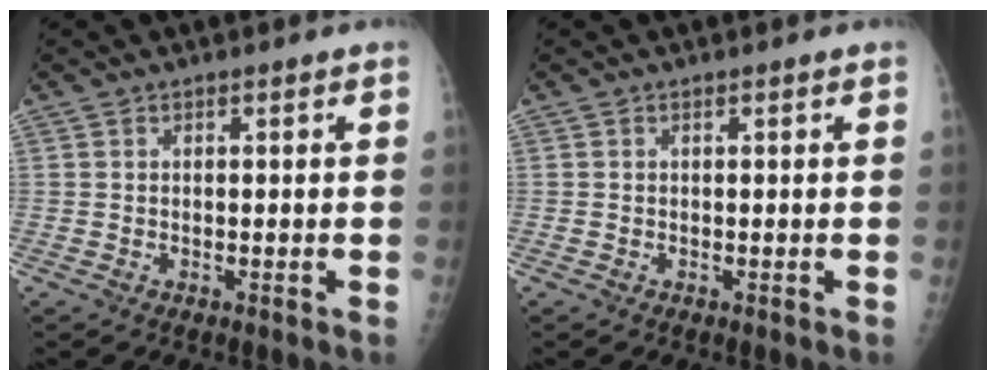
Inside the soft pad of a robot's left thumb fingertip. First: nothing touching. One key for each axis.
{"total": 0.0}